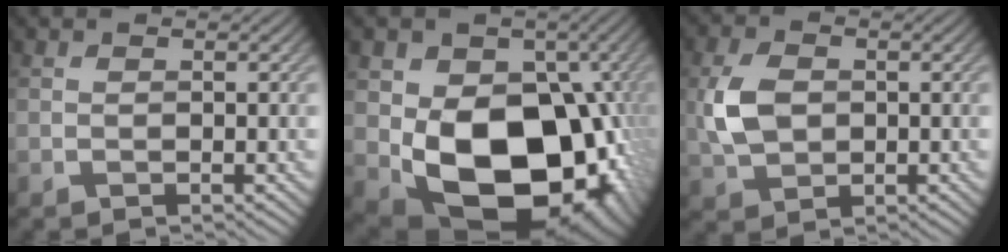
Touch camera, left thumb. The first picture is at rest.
{"total": 17.9, "force": [-2.8, 12.7, 12.2], "torque": [-0.167, -0.052, -0.027]}
{"total": 5.8, "force": [0.1, 4.1, 4.1], "torque": [-0.100, 0.001, 0.000]}